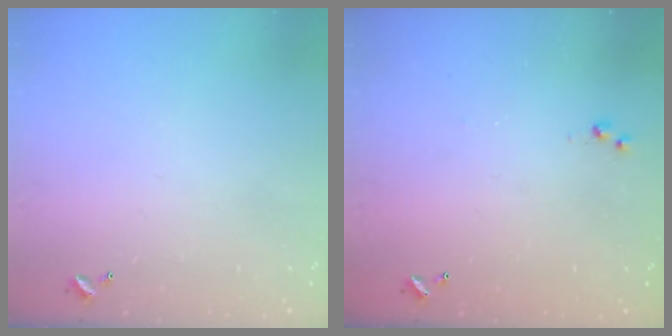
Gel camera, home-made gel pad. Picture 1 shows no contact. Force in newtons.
{"total": 3.0, "press": 3.0, "slide": 0.4}